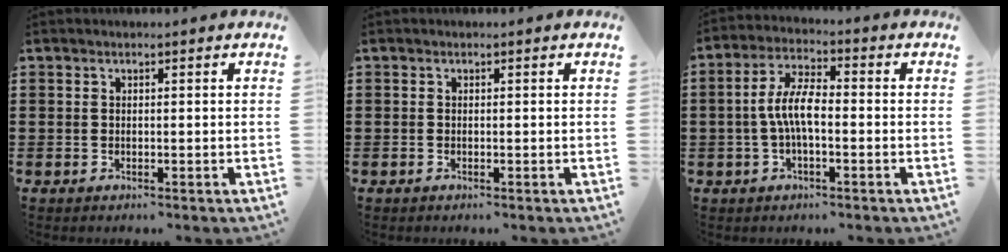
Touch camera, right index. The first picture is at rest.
{"total": 0.0}
{"total": 6.6, "force": [-0.9, 2.2, 6.1], "torque": [-0.137, -0.004, -0.023]}